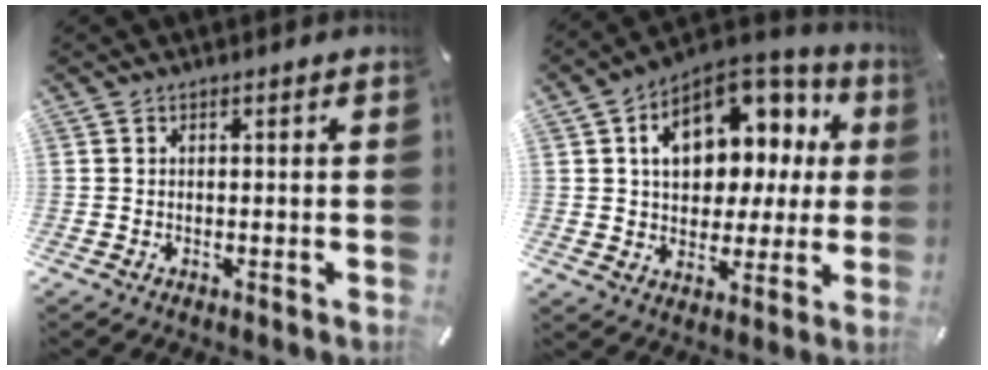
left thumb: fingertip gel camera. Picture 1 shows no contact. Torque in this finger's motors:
{"motor_torque": [2.50, 2.51, 2.10, -0.68, 0.57]}